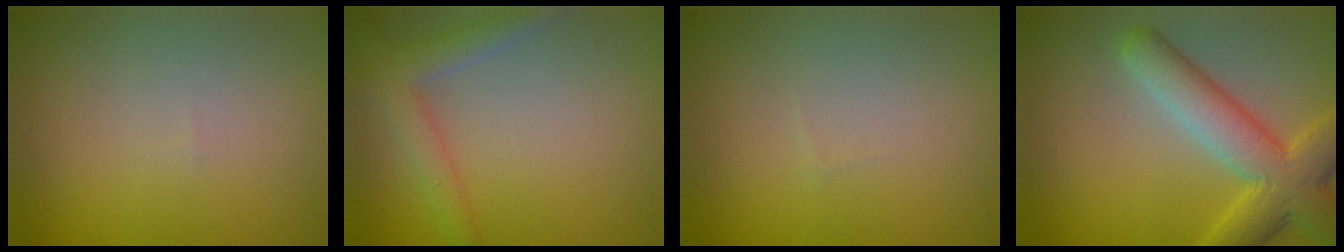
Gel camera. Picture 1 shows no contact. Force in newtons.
{"total": 2.9, "press": 2.9, "slide": 0.2}
{"total": 0.0}
{"total": 7.3, "press": 7.3, "slide": 0.3}